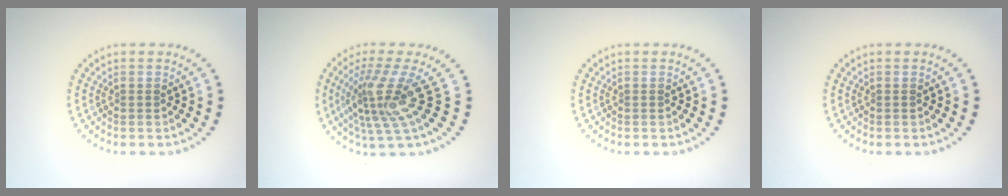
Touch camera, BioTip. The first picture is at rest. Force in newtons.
{"total": 4.5, "press": 3.1, "slide": 3.2}
{"total": 0.0}
{"total": 0.0}